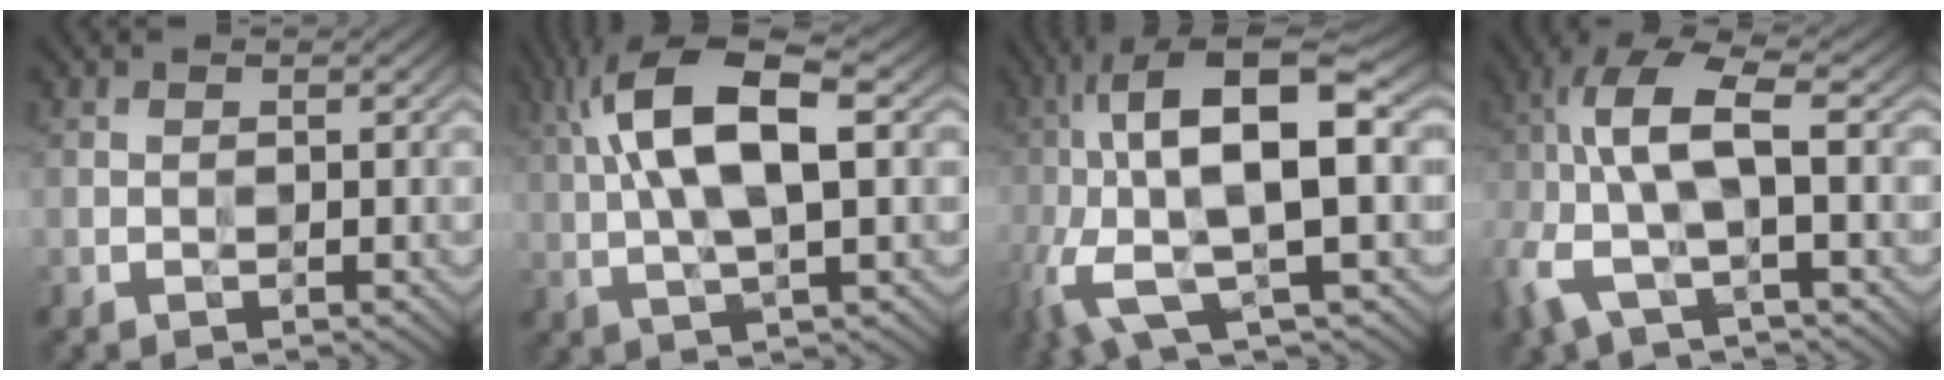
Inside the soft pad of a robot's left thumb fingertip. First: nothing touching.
{"total": 12.3, "force": [2.8, 4.3, 11.1], "torque": [-0.226, 0.012, 0.051]}
{"total": 15.8, "force": [-1.6, 4.6, 15.1], "torque": [-0.315, 0.009, -0.030]}
{"total": 10.3, "force": [-1.9, 4.2, 9.2], "torque": [-0.231, 0.002, -0.050]}